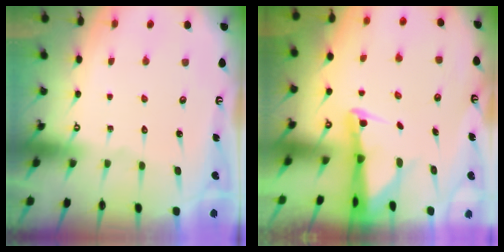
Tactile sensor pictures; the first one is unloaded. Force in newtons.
{"total": 2.8, "press": 2.8, "slide": 0.4}